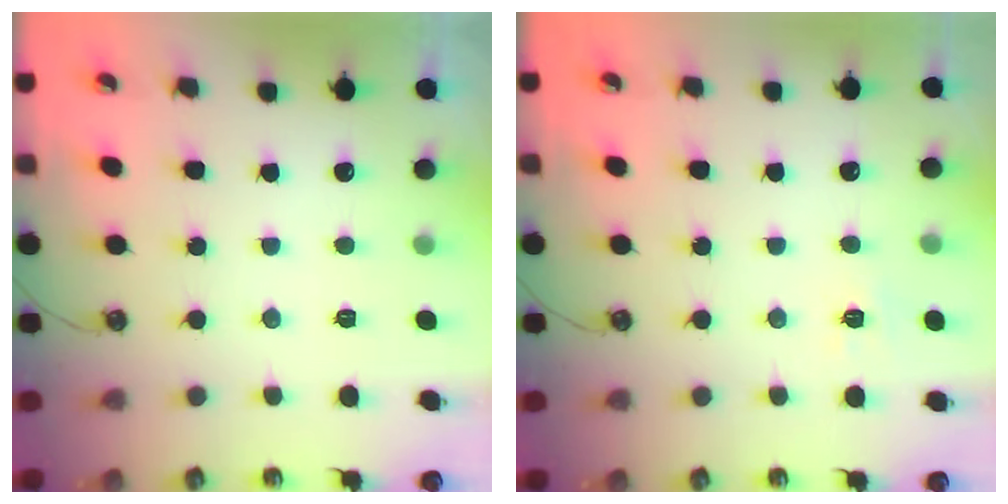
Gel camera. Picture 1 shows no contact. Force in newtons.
{"total": 6.4, "press": 6.3, "slide": 0.6}